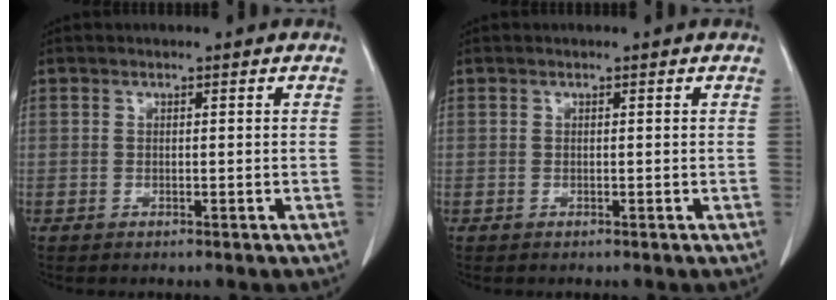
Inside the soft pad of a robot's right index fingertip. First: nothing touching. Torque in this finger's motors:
{"motor_torque": [0.00, 0.00, 0.00, 0.00]}